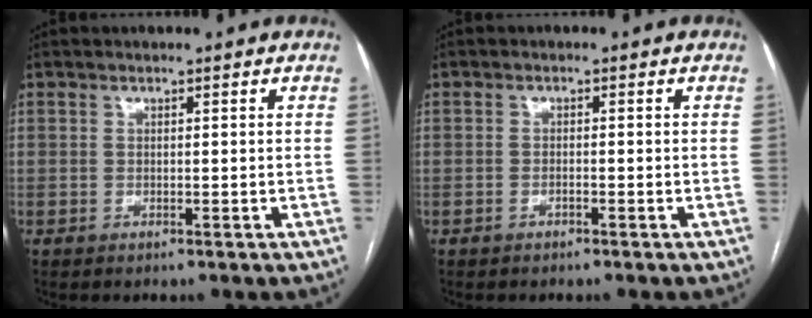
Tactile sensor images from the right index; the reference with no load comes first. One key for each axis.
{"total": 0.7, "fx": -0.5, "fy": 0.2, "fz": 0.4, "tx": -0.008, "ty": 0.001, "tz": -0.008}